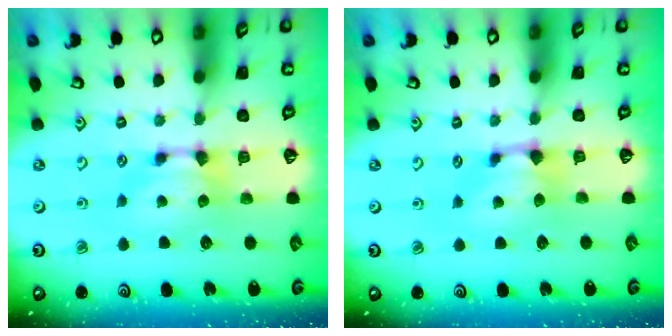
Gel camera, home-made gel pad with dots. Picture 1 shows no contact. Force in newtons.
{"total": 0.9, "press": 0.2, "slide": 0.8}